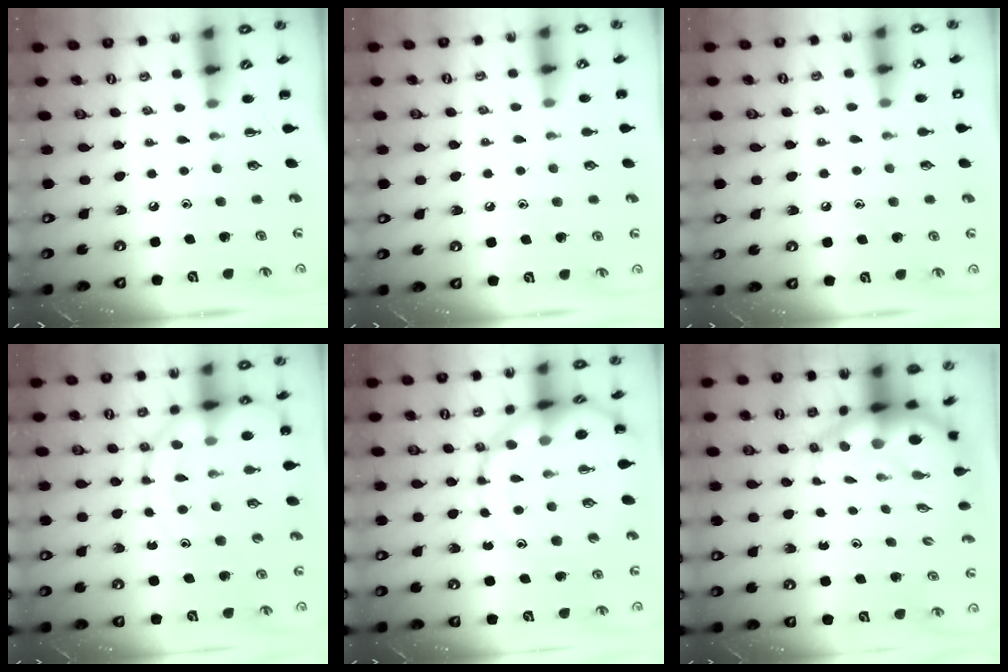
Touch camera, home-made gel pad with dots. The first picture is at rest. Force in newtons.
{"total": 5.8, "press": 5.5, "slide": 1.7}
{"total": 5.3, "press": 5.1, "slide": 1.4}
{"total": 13.9, "press": 13.6, "slide": 2.8}
{"total": 15.7, "press": 15.5, "slide": 2.5}
{"total": 8.3, "press": 8.0, "slide": 2.1}